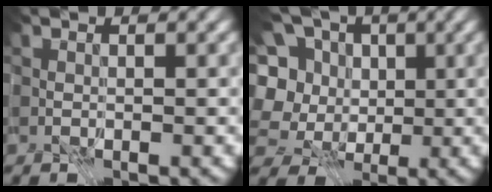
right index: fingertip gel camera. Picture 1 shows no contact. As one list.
[{"total": 6.5, "force": [-0.5, 5.5, 3.4], "torque": [-0.085, 0.006, -0.012]}]